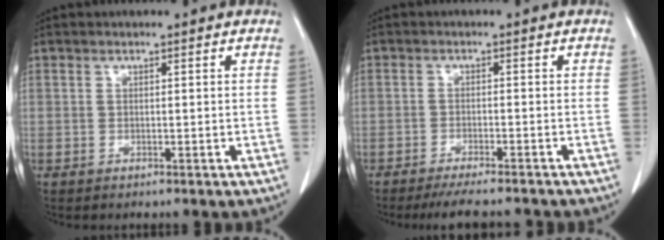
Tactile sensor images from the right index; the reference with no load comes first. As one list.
[{"total": 7.3, "force": [-6.6, 0.7, 3.0], "torque": [-0.038, -0.015, -0.098]}]